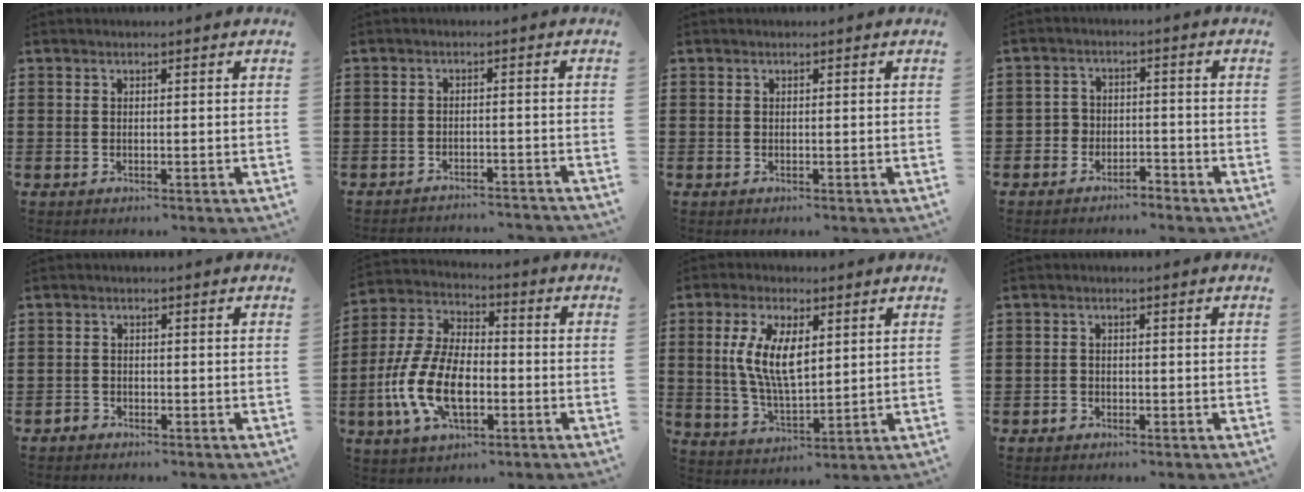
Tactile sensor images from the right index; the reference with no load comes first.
{"total": 2.1, "force": [-2.1, -0.3, 0.2], "torque": [-0.008, -0.001, -0.044]}
{"total": 0.0}
{"total": 3.2, "force": [-2.9, 1.5, -0.2], "torque": [-0.008, 0.003, -0.062]}
{"total": 1.0, "force": [-1.0, 0.4, 0.1], "torque": [-0.006, 0.001, -0.021]}
{"total": 11.9, "force": [-3.7, 6.0, 9.6], "torque": [-0.244, -0.012, -0.078]}
{"total": 8.7, "force": [2.2, 3.6, 7.6], "torque": [-0.164, 0.004, 0.038]}
{"total": 1.3, "force": [-0.9, 0.9, 0.2], "torque": [-0.006, 0.000, -0.020]}